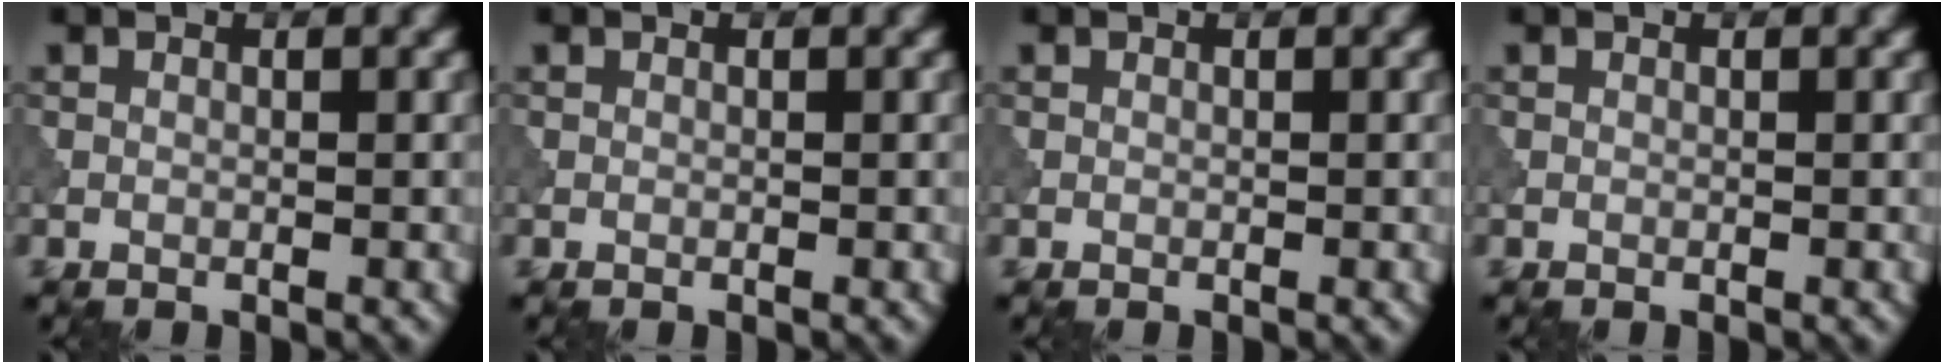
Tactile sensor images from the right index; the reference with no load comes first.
{"total": 0.0}
{"total": 0.0}
{"total": 0.0}